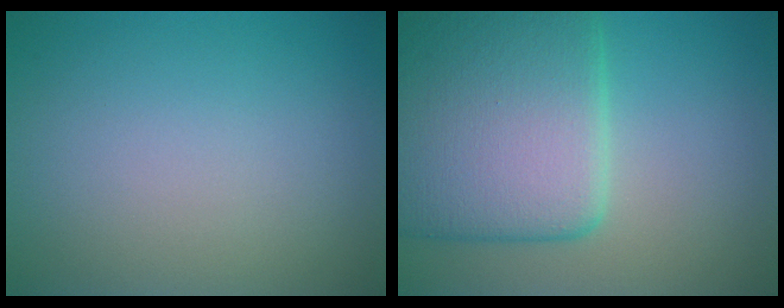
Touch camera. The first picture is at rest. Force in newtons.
{"total": 10.8, "press": 10.8, "slide": 0.7}